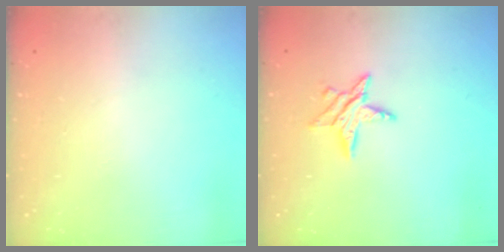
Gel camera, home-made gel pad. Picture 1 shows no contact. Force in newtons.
{"total": 5.9, "press": 5.9, "slide": 0.1}